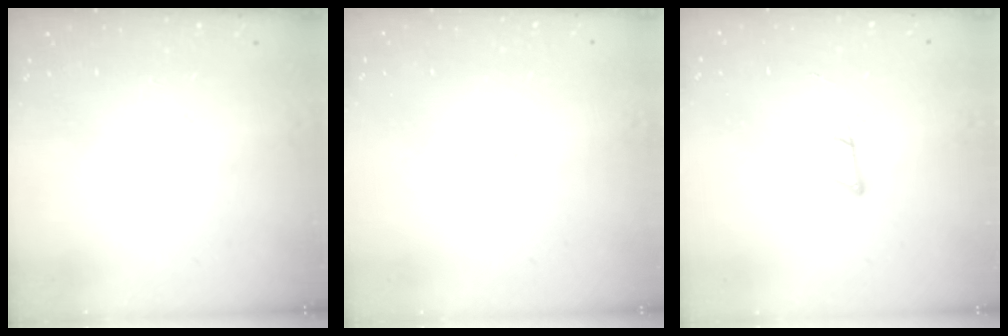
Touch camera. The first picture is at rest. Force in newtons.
{"total": 2.4, "press": 2.4, "slide": 0.2}
{"total": 2.9, "press": 2.9, "slide": 0.2}